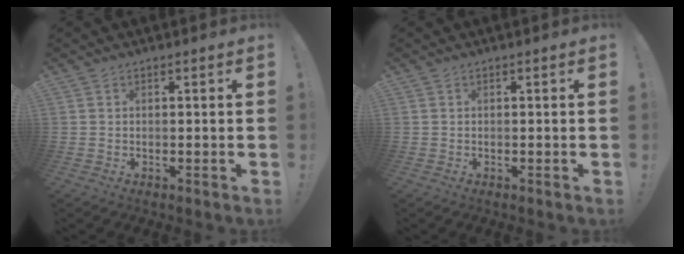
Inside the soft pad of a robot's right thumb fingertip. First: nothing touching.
{"total": 0.0}